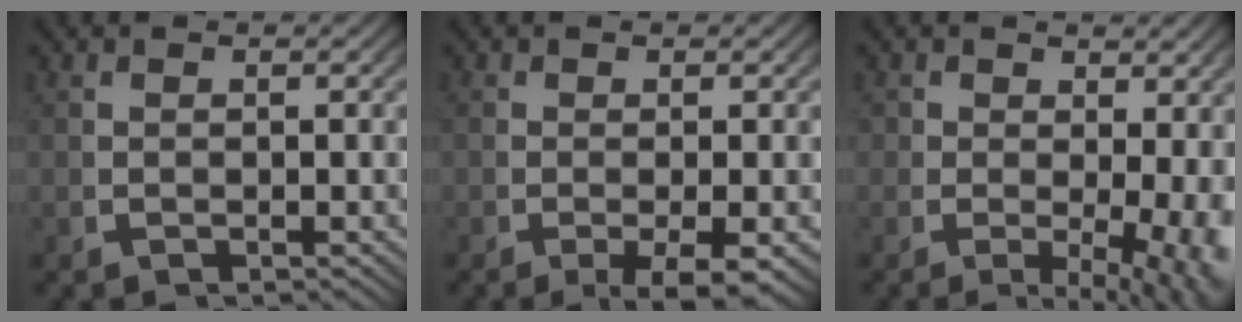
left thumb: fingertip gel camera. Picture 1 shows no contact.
{"total": 4.1, "force": [-2.1, 1.5, 3.1], "torque": [-0.054, -0.015, -0.025]}
{"total": 5.8, "force": [-0.9, 3.3, 4.7], "torque": [-0.061, -0.032, -0.006]}